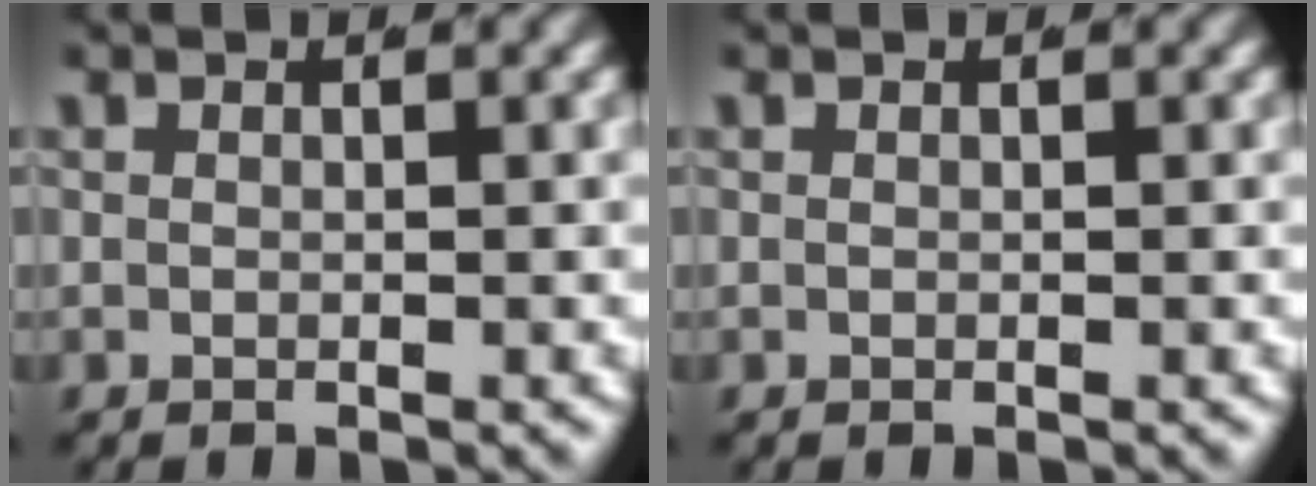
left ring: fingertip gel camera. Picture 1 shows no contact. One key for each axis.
{"total": 0.0}